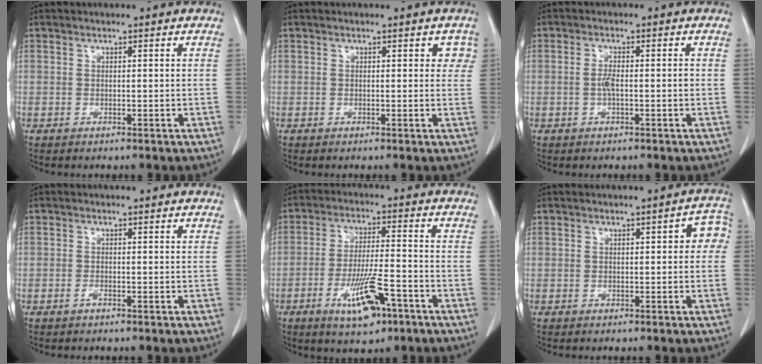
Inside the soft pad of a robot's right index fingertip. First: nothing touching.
{"total": 2.3, "force": [0.9, 1.5, 1.5], "torque": [-0.002, 0.009, 0.005]}
{"total": 2.5, "force": [-0.4, 0.5, 2.4], "torque": [-0.048, 0.003, -0.007]}
{"total": 0.6, "force": [-0.4, 0.1, 0.4], "torque": [-0.010, -0.001, -0.006]}
{"total": 9.6, "force": [-4.9, 2.1, 8.0], "torque": [-0.149, -0.007, -0.077]}
{"total": 3.7, "force": [0.4, 1.7, 3.3], "torque": [-0.026, 0.022, 0.001]}